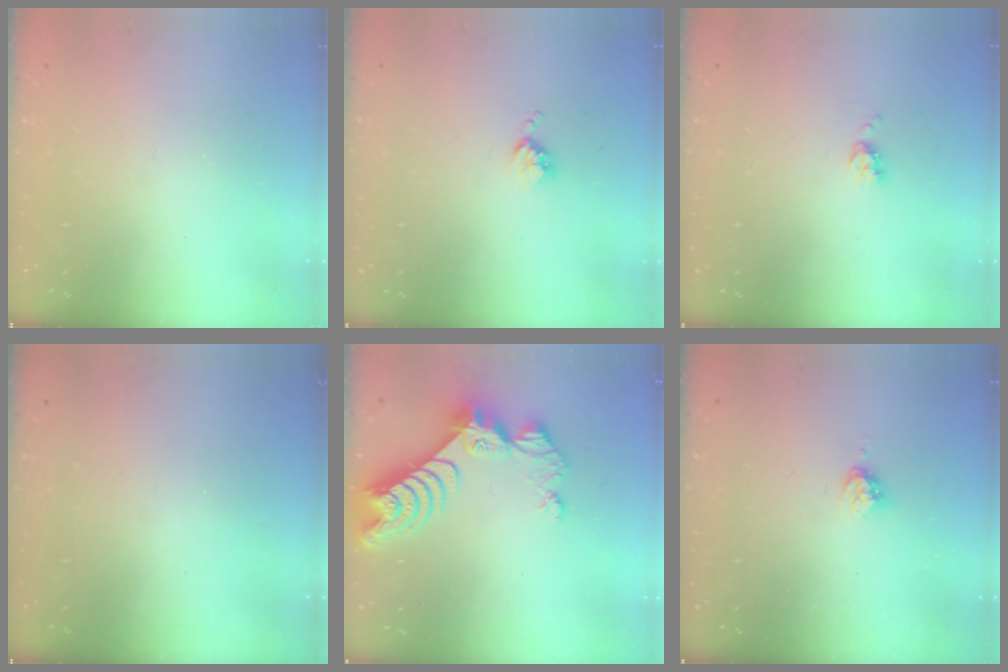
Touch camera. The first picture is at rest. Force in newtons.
{"total": 3.3, "press": 3.3, "slide": 0.4}
{"total": 5.8, "press": 5.7, "slide": 0.8}
{"total": 0.0}
{"total": 11.1, "press": 11.0, "slide": 1.0}
{"total": 4.5, "press": 4.5, "slide": 0.5}